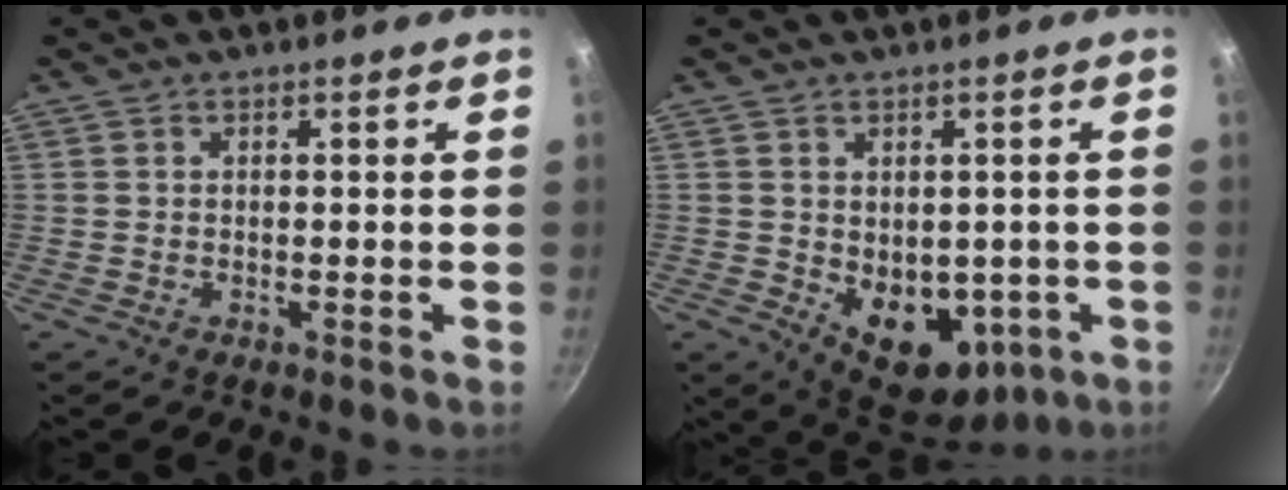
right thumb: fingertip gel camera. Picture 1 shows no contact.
{"total": 11.2, "force": [-2.5, 7.5, 7.9], "torque": [-0.066, -0.011, -0.015]}